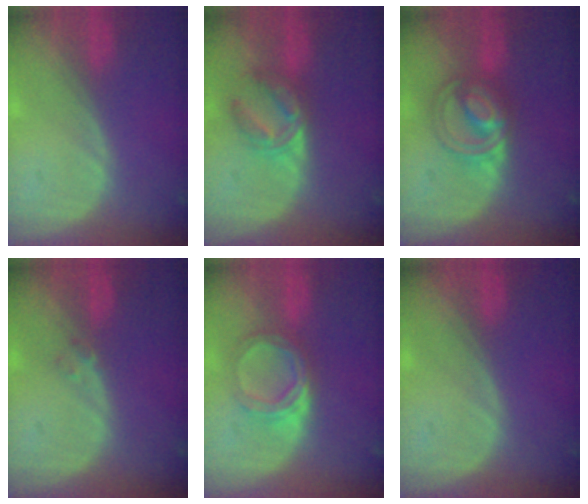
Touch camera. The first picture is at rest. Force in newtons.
{"total": 5.4, "press": 5.3, "slide": 1.0}
{"total": 6.3, "press": 6.3, "slide": 0.1}
{"total": 1.0, "press": 1.0, "slide": 0.2}
{"total": 5.4, "press": 4.8, "slide": 2.5}
{"total": 0.0}